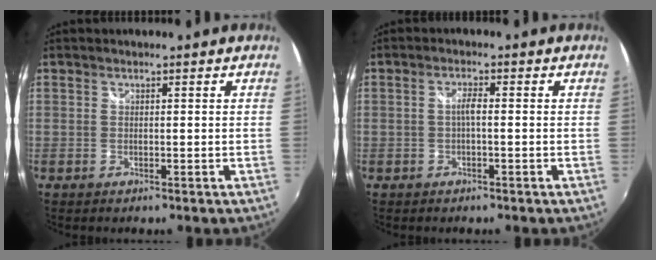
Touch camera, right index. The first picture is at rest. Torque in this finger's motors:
{"motor_torque": [0.19, -0.05, 0.27, 0.06]}